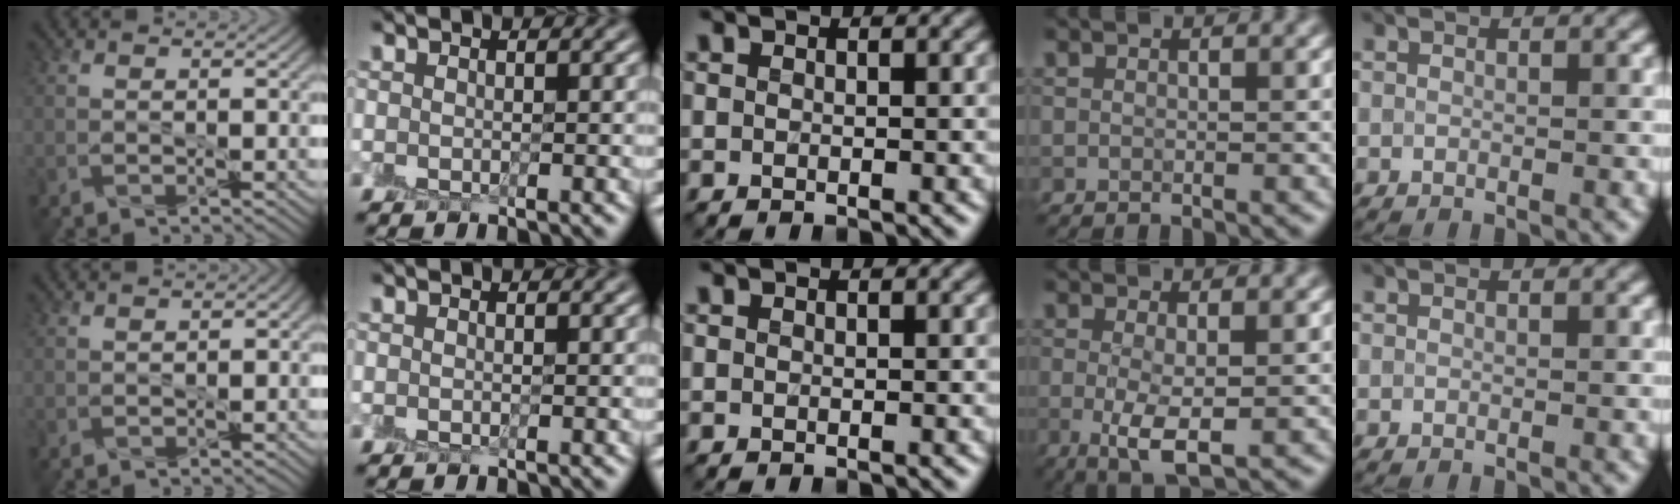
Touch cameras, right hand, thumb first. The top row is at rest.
{"thumb": {"total": 1.2, "force": [-0.3, 0.9, 0.7], "torque": [-0.009, -0.007, -0.002]}, "ring": {"total": 3.5, "force": [-0.5, 0.9, 3.3], "torque": [-0.069, -0.012, -0.008]}}